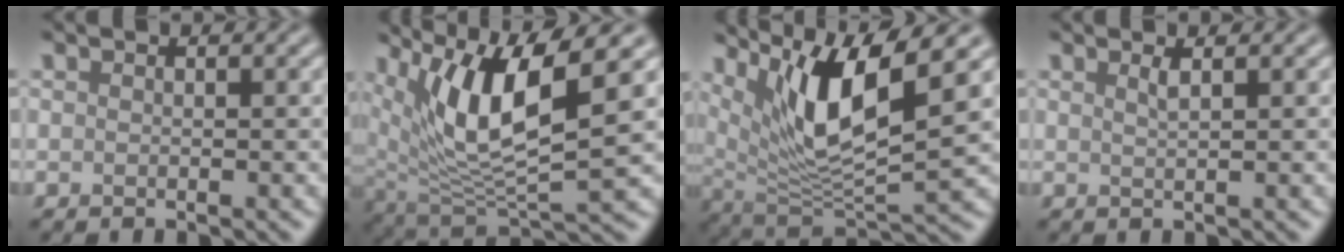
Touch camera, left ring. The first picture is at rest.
{"total": 9.5, "force": [3.5, 3.0, 8.3], "torque": [-0.160, -0.008, 0.067]}
{"total": 8.9, "force": [3.9, 2.5, 7.7], "torque": [-0.139, -0.016, 0.075]}
{"total": 1.2, "force": [0.6, 0.4, 0.9], "torque": [-0.011, 0.001, 0.007]}